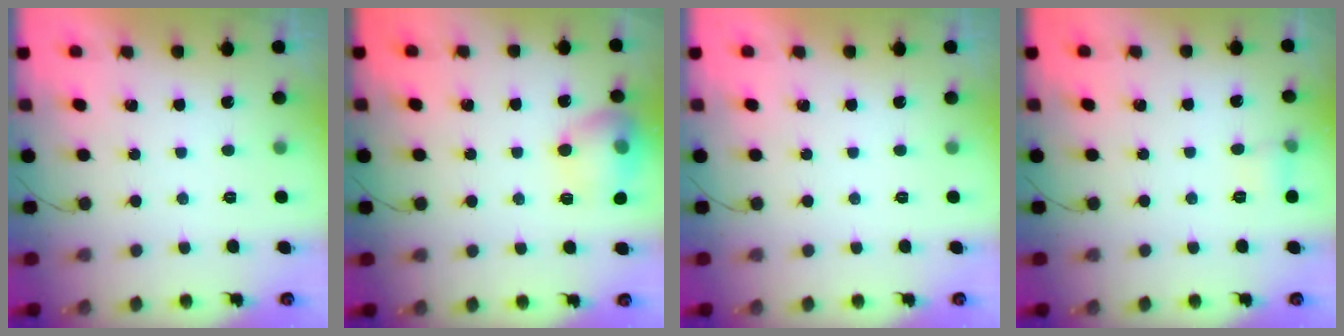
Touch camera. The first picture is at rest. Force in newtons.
{"total": 13.1, "press": 13.0, "slide": 1.1}
{"total": 0.0}
{"total": 5.6, "press": 5.2, "slide": 2.0}